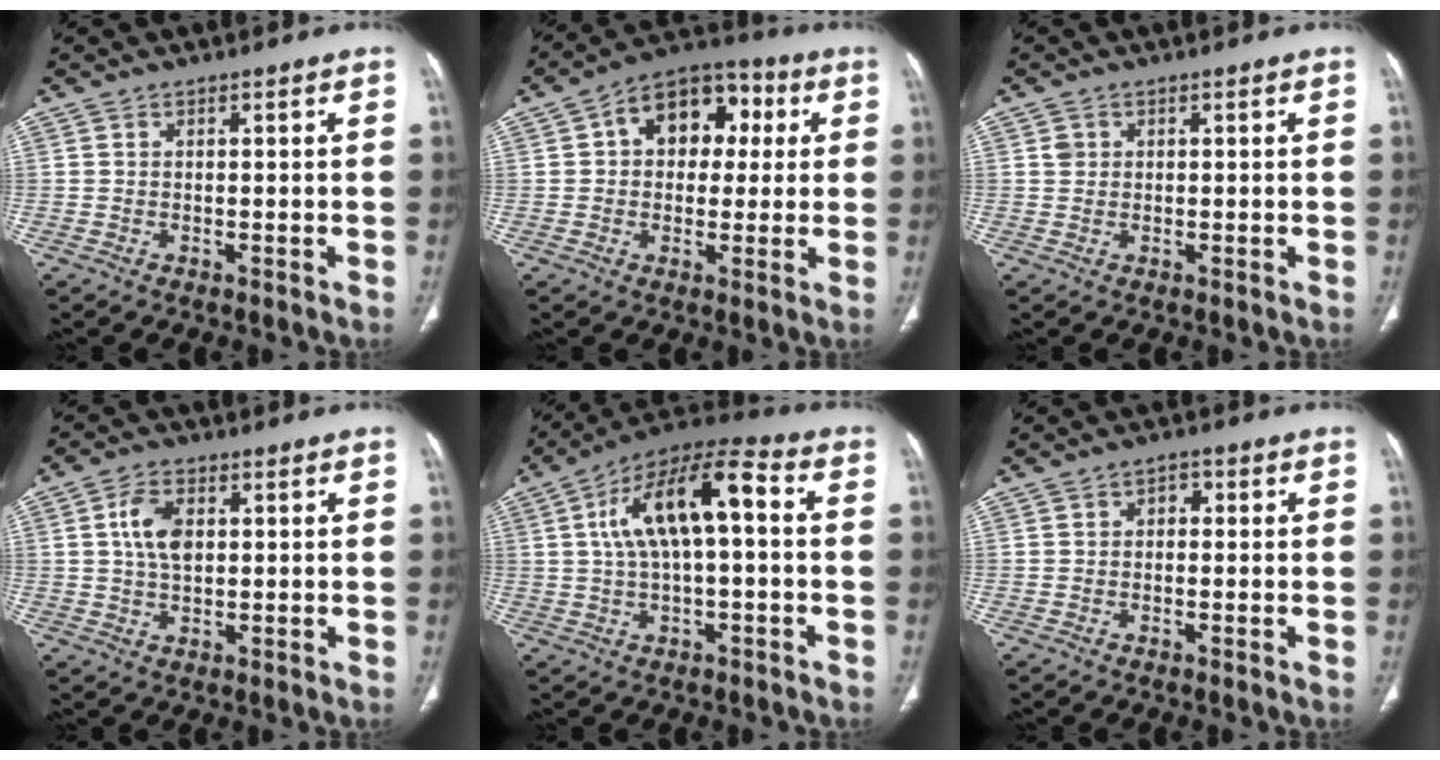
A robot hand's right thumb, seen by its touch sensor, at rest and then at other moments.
{"total": 13.2, "force": [3.0, 9.3, 8.8], "torque": [-0.085, 0.024, 0.035]}
{"total": 1.5, "force": [0.5, 1.3, 0.5], "torque": [-0.004, 0.002, 0.009]}
{"total": 6.5, "force": [1.3, 3.9, 5.0], "torque": [-0.091, 0.001, 0.023]}
{"total": 15.2, "force": [2.1, 6.2, 13.7], "torque": [-0.246, 0.042, 0.031]}
{"total": 2.3, "force": [0.3, 1.6, 1.5], "torque": [-0.011, 0.010, -0.001]}